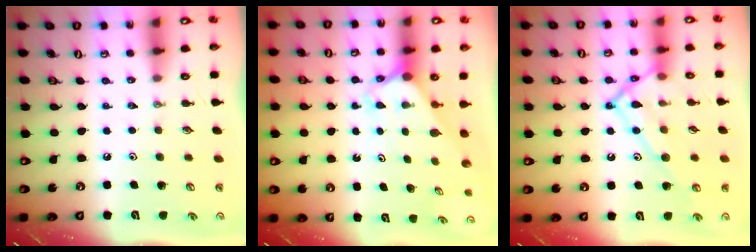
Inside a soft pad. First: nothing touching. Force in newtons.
{"total": 2.4, "press": 2.4, "slide": 0.2}
{"total": 16.5, "press": 16.5, "slide": 1.3}